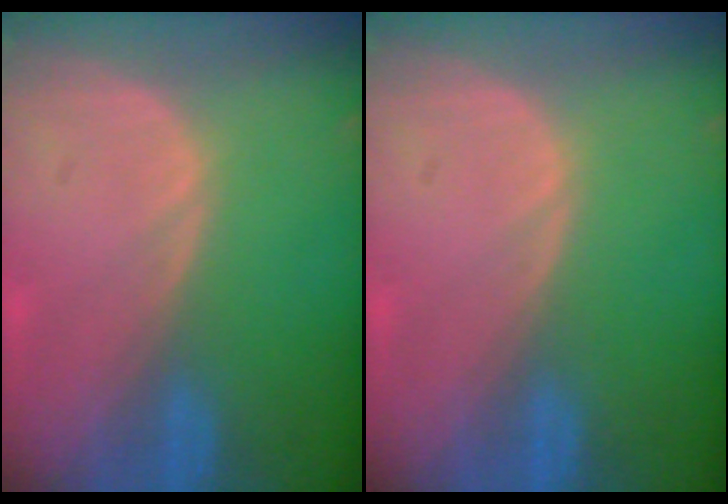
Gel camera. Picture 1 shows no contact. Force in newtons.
{"total": 0.0}